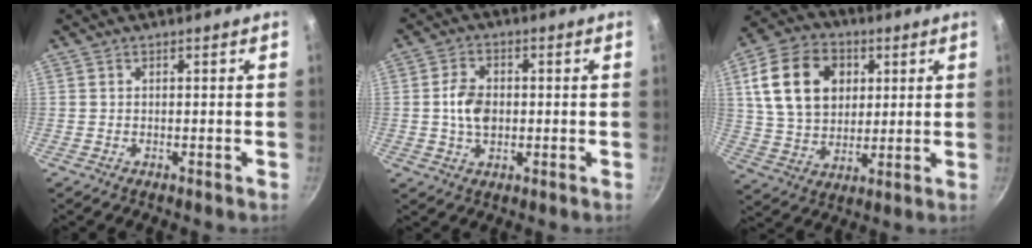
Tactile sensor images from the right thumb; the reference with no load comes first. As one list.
[{"total": 6.5, "force": [0.0, 4.5, 4.7], "torque": [-0.076, 0.006, -0.003]}, {"total": 17.7, "force": [4.9, 13.1, 10.9], "torque": [-0.176, -0.001, 0.085]}]